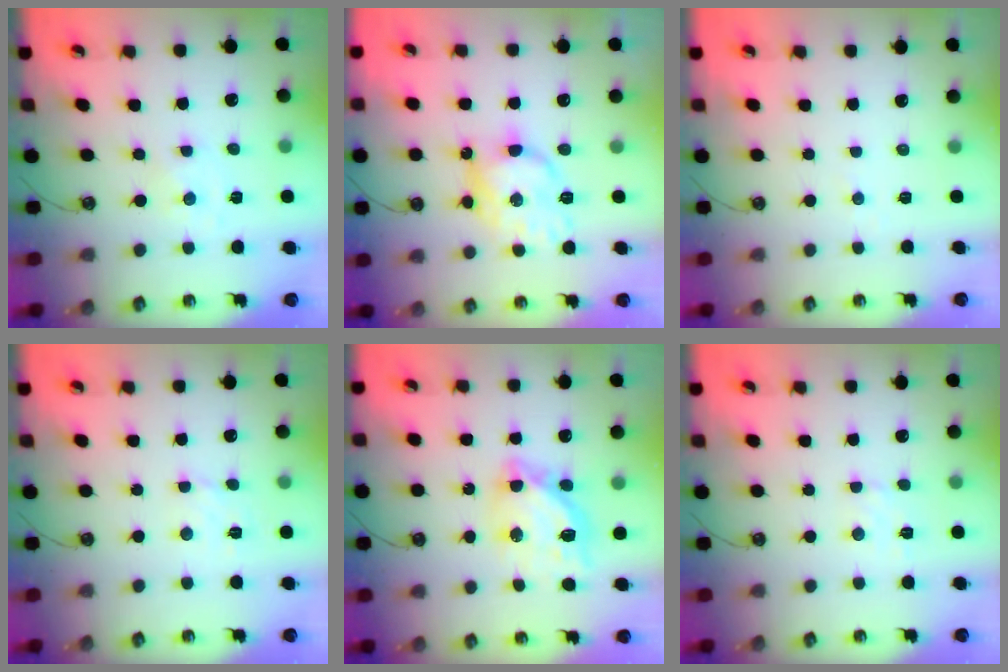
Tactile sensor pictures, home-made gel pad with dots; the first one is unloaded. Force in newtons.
{"total": 12.1, "press": 12.1, "slide": 0.8}
{"total": 2.7, "press": 2.7, "slide": 0.3}
{"total": 2.9, "press": 2.9, "slide": 0.2}
{"total": 13.2, "press": 13.2, "slide": 1.2}
{"total": 3.6, "press": 3.5, "slide": 0.5}